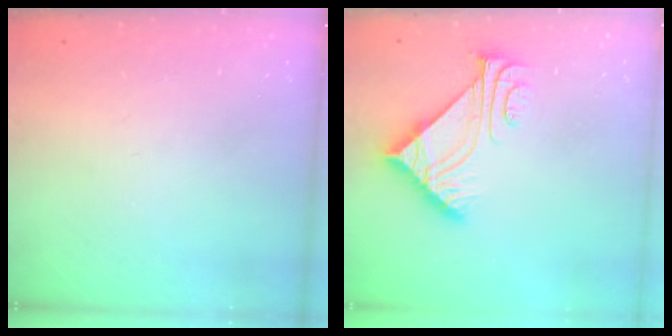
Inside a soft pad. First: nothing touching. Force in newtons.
{"total": 7.7, "press": 7.6, "slide": 1.0}